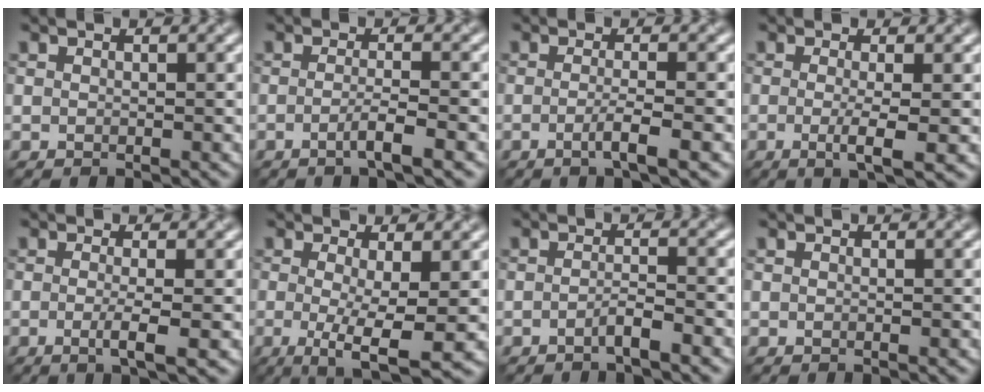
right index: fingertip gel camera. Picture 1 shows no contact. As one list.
[{"total": 2.6, "force": [-1.5, 0.3, 2.1], "torque": [-0.030, 0.005, -0.024]}, {"total": 2.8, "force": [-1.4, 0.4, 2.4], "torque": [-0.036, 0.003, -0.020]}, {"total": 3.0, "force": [-1.0, 0.4, 2.8], "torque": [-0.049, -0.003, -0.008]}, {"total": 2.6, "force": [-1.0, 0.4, 2.4], "torque": [-0.039, -0.002, -0.010]}, {"total": 6.2, "force": [-1.3, 1.3, 6.0], "torque": [-0.086, -0.005, -0.014]}, {"total": 2.2, "force": [-1.6, 0.2, 1.5], "torque": [-0.020, 0.012, -0.026]}, {"total": 0.0}]